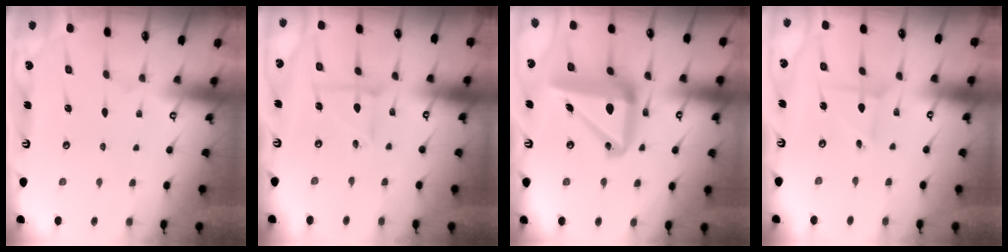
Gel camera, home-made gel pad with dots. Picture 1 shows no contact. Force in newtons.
{"total": 4.2, "press": 4.2, "slide": 0.4}
{"total": 17.9, "press": 17.7, "slide": 2.7}
{"total": 2.4, "press": 2.4, "slide": 0.3}